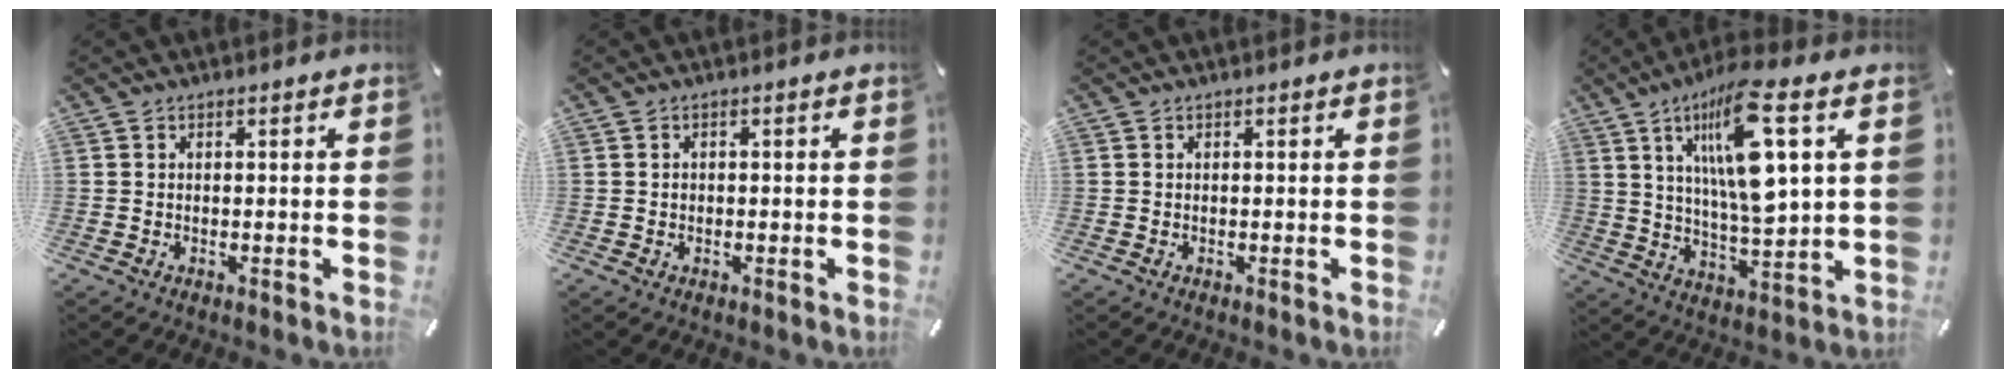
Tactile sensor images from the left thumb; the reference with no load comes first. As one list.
[{"total": 0.6, "force": [-0.2, 0.6, 0.2], "torque": [-0.004, 0.004, -0.005]}, {"total": 0.0}, {"total": 16.5, "force": [6.9, 4.2, 14.4], "torque": [-0.286, -0.028, 0.104]}]